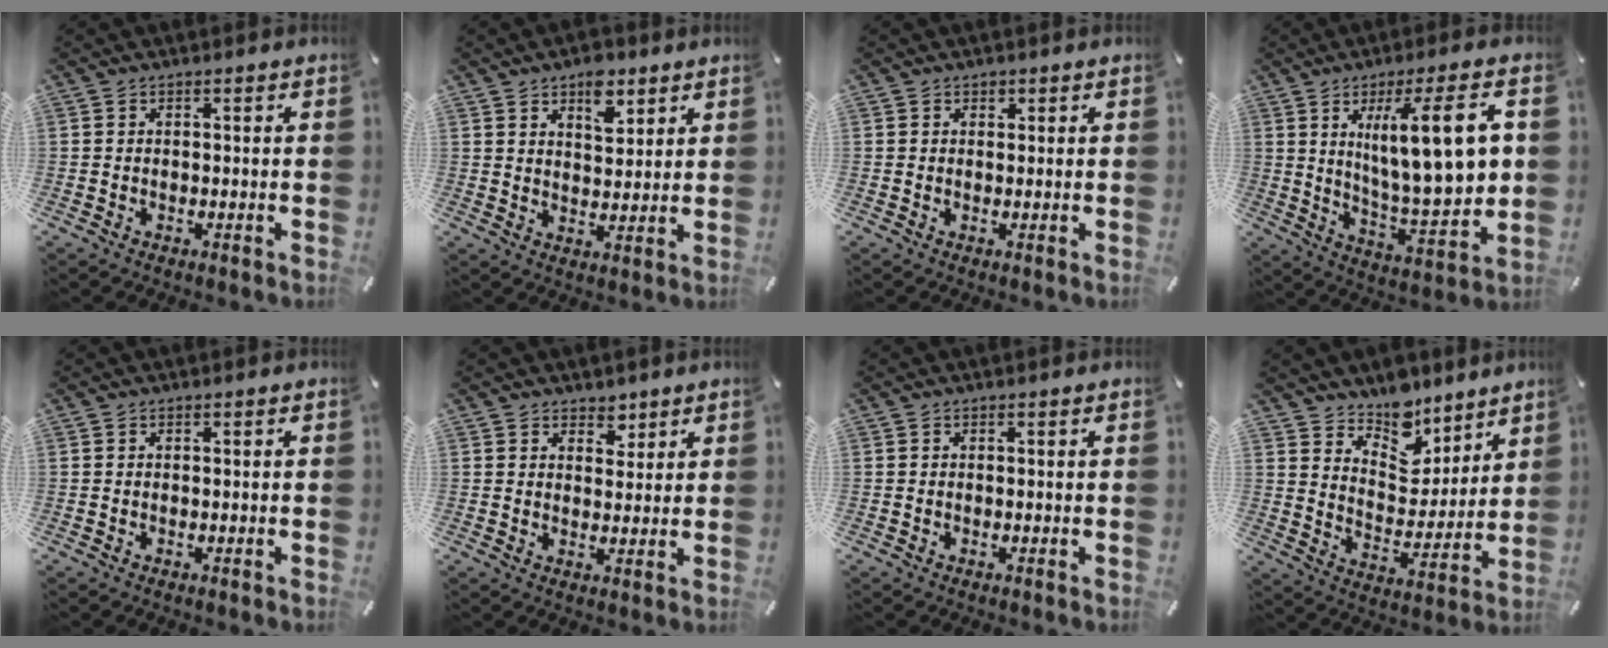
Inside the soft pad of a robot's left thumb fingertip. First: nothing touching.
{"total": 7.3, "force": [4.6, 4.2, 3.9], "torque": [-0.033, -0.021, 0.074]}
{"total": 0.8, "force": [0.4, 0.7, 0.1], "torque": [-0.001, 0.003, 0.007]}
{"total": 18.8, "force": [5.5, 4.7, 17.3], "torque": [-0.285, -0.020, 0.073]}
{"total": 0.0}
{"total": 3.7, "force": [2.7, 2.5, 0.4], "torque": [0.008, -0.013, 0.045]}
{"total": 0.0}
{"total": 10.8, "force": [9.1, 5.7, 0.9], "torque": [-0.017, -0.101, 0.170]}